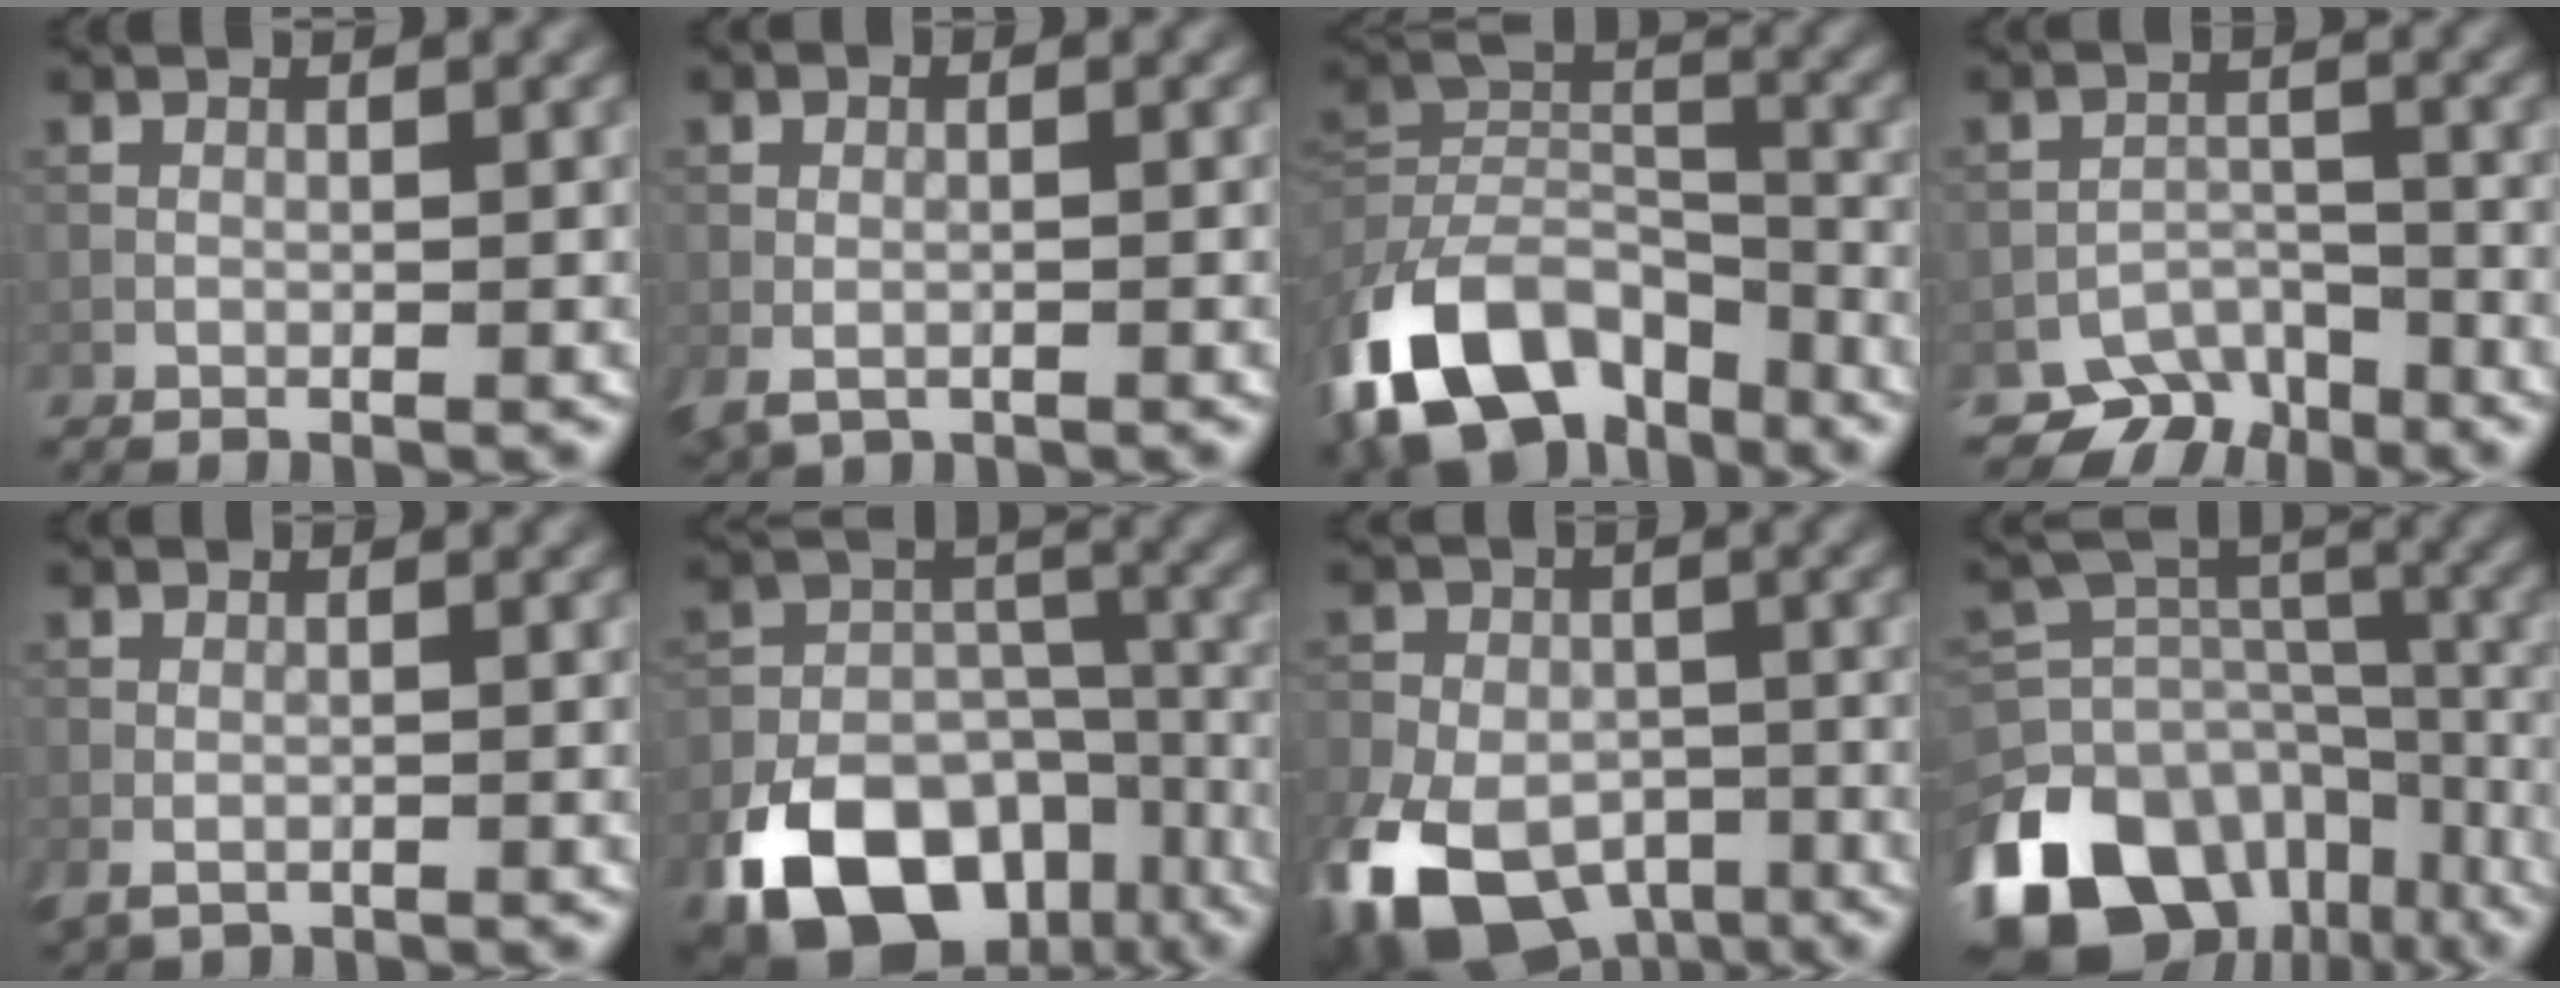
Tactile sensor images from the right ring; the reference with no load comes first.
{"total": 3.1, "force": [-1.1, 2.1, 1.9], "torque": [-0.041, -0.010, -0.023]}
{"total": 14.2, "force": [-8.1, 8.6, 7.9], "torque": [-0.169, 0.003, -0.151]}
{"total": 4.1, "force": [-3.5, 2.1, 0.9], "torque": [-0.001, -0.005, -0.056]}
{"total": 2.3, "force": [-0.9, 1.6, 1.4], "torque": [-0.032, -0.007, -0.020]}
{"total": 13.8, "force": [-7.9, 8.6, 7.3], "torque": [-0.147, -0.019, -0.126]}
{"total": 16.4, "force": [-8.8, 10.9, 8.6], "torque": [-0.179, -0.048, -0.144]}
{"total": 16.4, "force": [-11.4, 9.9, 6.4], "torque": [-0.171, -0.021, -0.169]}